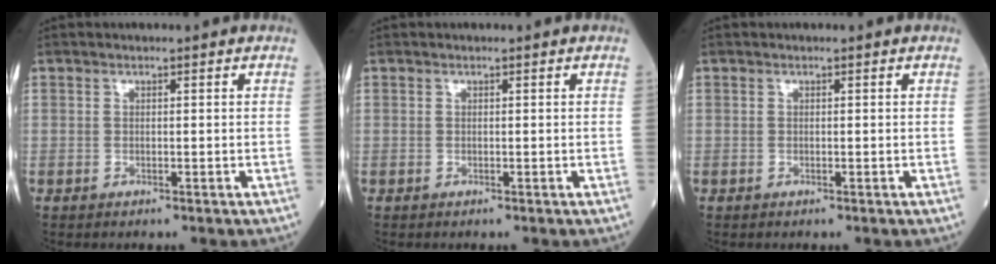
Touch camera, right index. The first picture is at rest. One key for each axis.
{"total": 0.0}
{"total": 0.0}